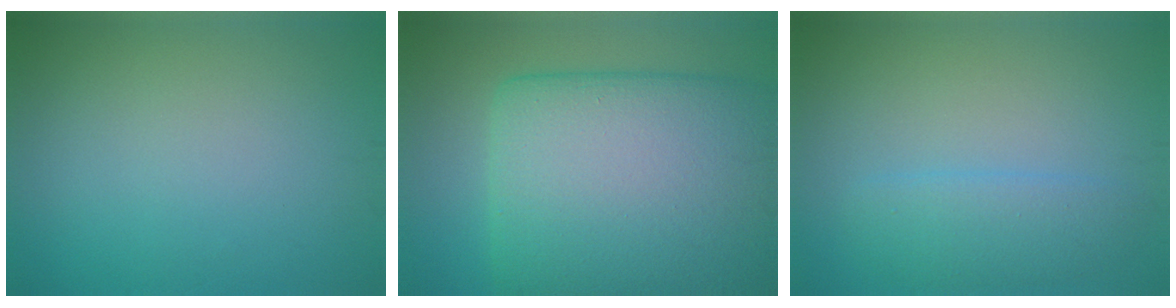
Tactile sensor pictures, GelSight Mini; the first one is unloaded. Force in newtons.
{"total": 17.5, "press": 17.4, "slide": 1.0}
{"total": 2.9, "press": 2.9, "slide": 0.2}